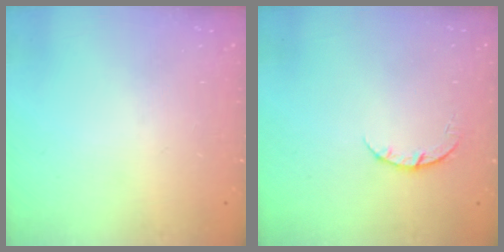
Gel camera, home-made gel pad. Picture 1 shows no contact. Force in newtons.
{"total": 3.6, "press": 3.6, "slide": 0.5}